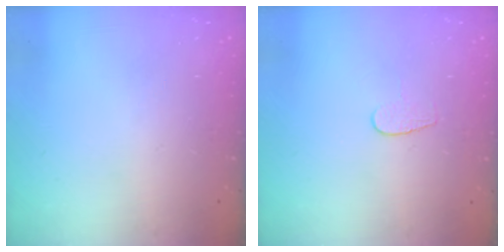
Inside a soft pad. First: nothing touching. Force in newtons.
{"total": 3.7, "press": 3.7, "slide": 0.3}